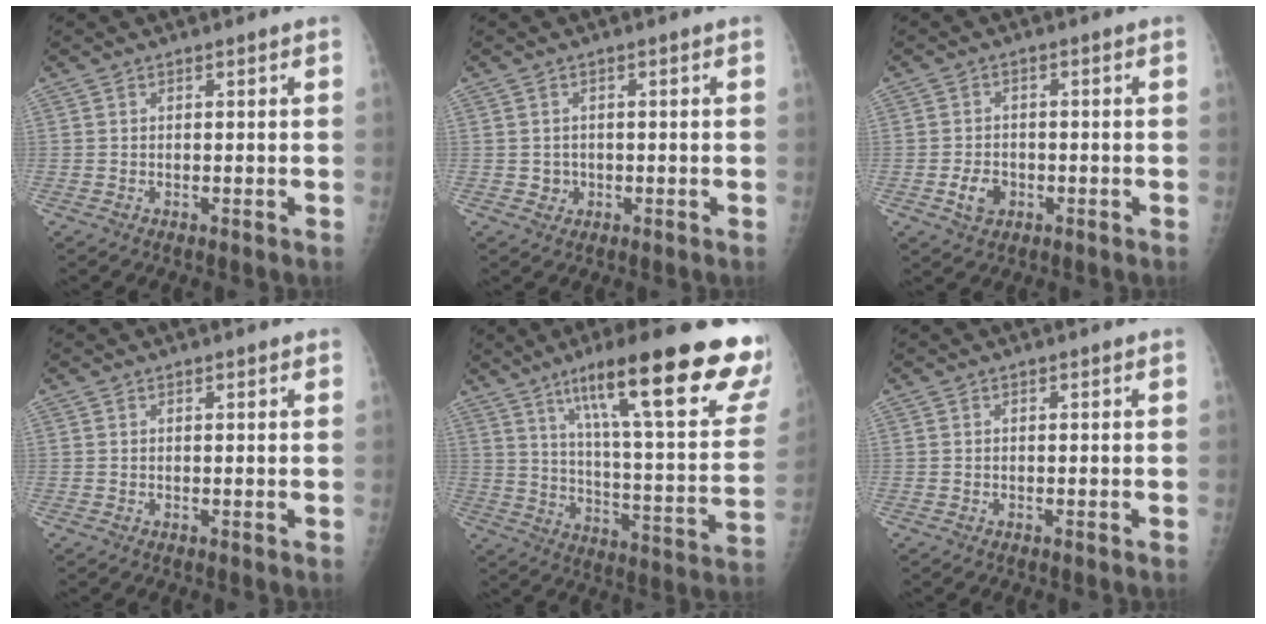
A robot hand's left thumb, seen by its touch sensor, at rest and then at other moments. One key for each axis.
{"total": 2.0, "fx": -0.3, "fy": 1.9, "fz": 0.4, "tx": 0.002, "ty": 0.005, "tz": -0.002}
{"total": 4.2, "fx": -1.5, "fy": 3.1, "fz": 2.3, "tx": -0.032, "ty": 0.006, "tz": -0.023}
{"total": 0.7, "fx": 0.5, "fy": 0.2, "fz": 0.4, "tx": -0.006, "ty": -0.001, "tz": 0.005}
{"total": 30.2, "fx": 18.5, "fy": 4.9, "fz": 23.4, "tx": -0.294, "ty": -0.047, "tz": 0.273}
{"total": 0.0}